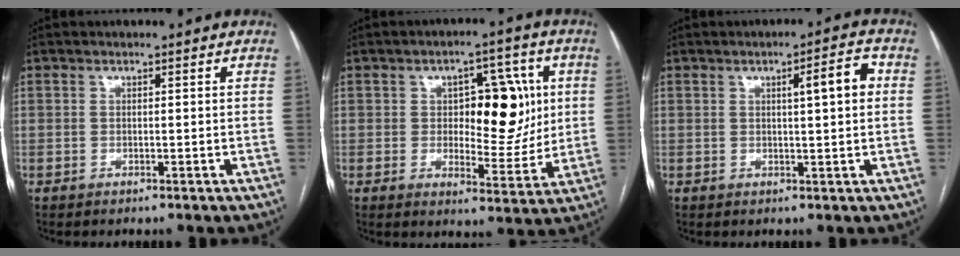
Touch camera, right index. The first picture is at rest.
{"total": 11.7, "force": [2.1, 5.6, 10.1], "torque": [-0.130, 0.019, 0.039]}
{"total": 5.0, "force": [1.0, 0.5, 4.9], "torque": [-0.071, 0.009, 0.014]}